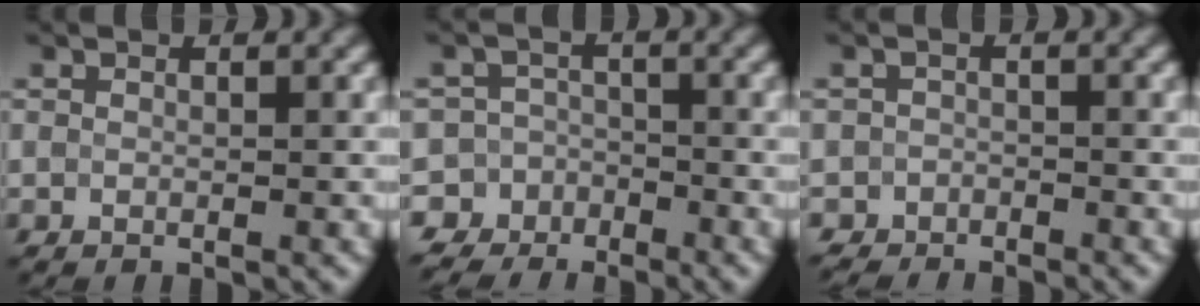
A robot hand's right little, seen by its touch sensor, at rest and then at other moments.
{"total": 7.3, "force": [-6.0, 4.2, -0.9], "torque": [0.023, -0.010, -0.107]}
{"total": 2.9, "force": [-2.6, 0.4, -1.3], "torque": [0.026, -0.005, -0.044]}